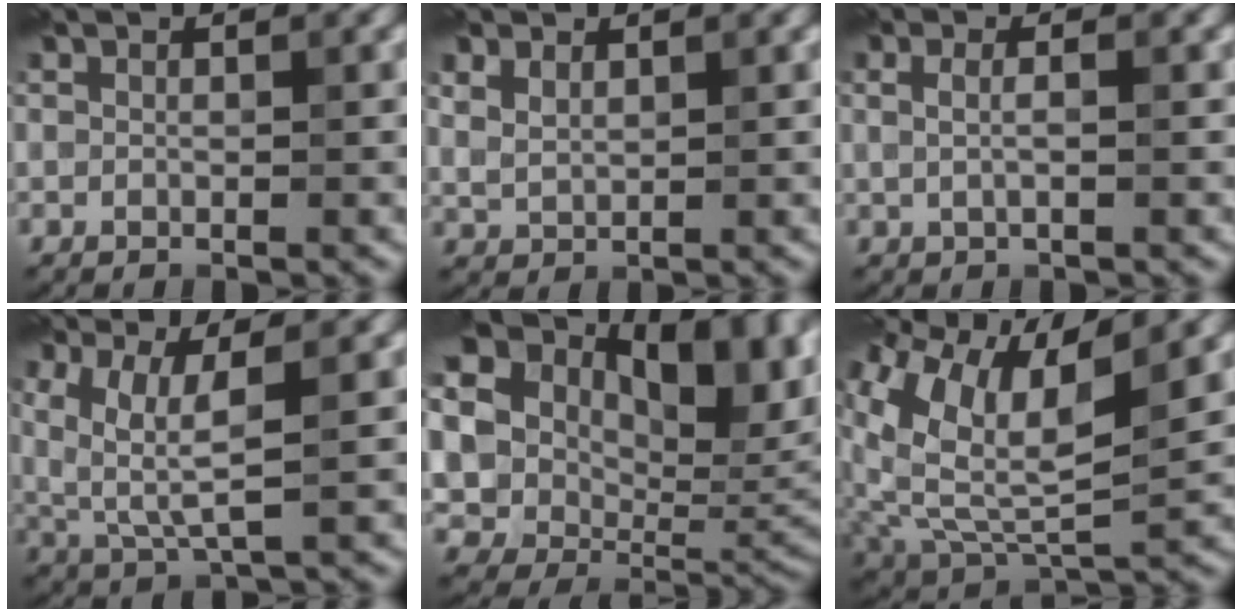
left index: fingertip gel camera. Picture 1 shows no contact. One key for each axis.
{"total": 1.6, "fx": 0.9, "fy": 0.9, "fz": 1.0, "tx": -0.028, "ty": 0.001, "tz": 0.025}
{"total": 2.1, "fx": 0.6, "fy": 0.8, "fz": 1.9, "tx": -0.031, "ty": 0.010, "tz": -0.003}
{"total": 4.4, "fx": 1.0, "fy": 0.9, "fz": 4.2, "tx": -0.098, "ty": -0.006, "tz": 0.029}
{"total": 22.0, "fx": 8.5, "fy": 14.8, "fz": 13.9, "tx": -0.289, "ty": 0.037, "tz": 0.172}
{"total": 10.0, "fx": 4.2, "fy": 4.0, "fz": 8.1, "tx": -0.185, "ty": 0.012, "tz": 0.081}